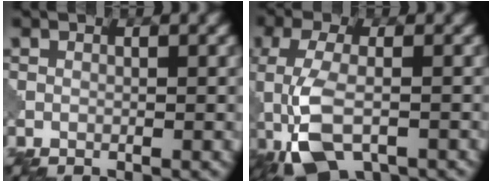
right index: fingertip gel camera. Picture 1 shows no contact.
{"total": 8.2, "force": [-3.6, 3.6, 6.5], "torque": [-0.150, -0.006, -0.075]}